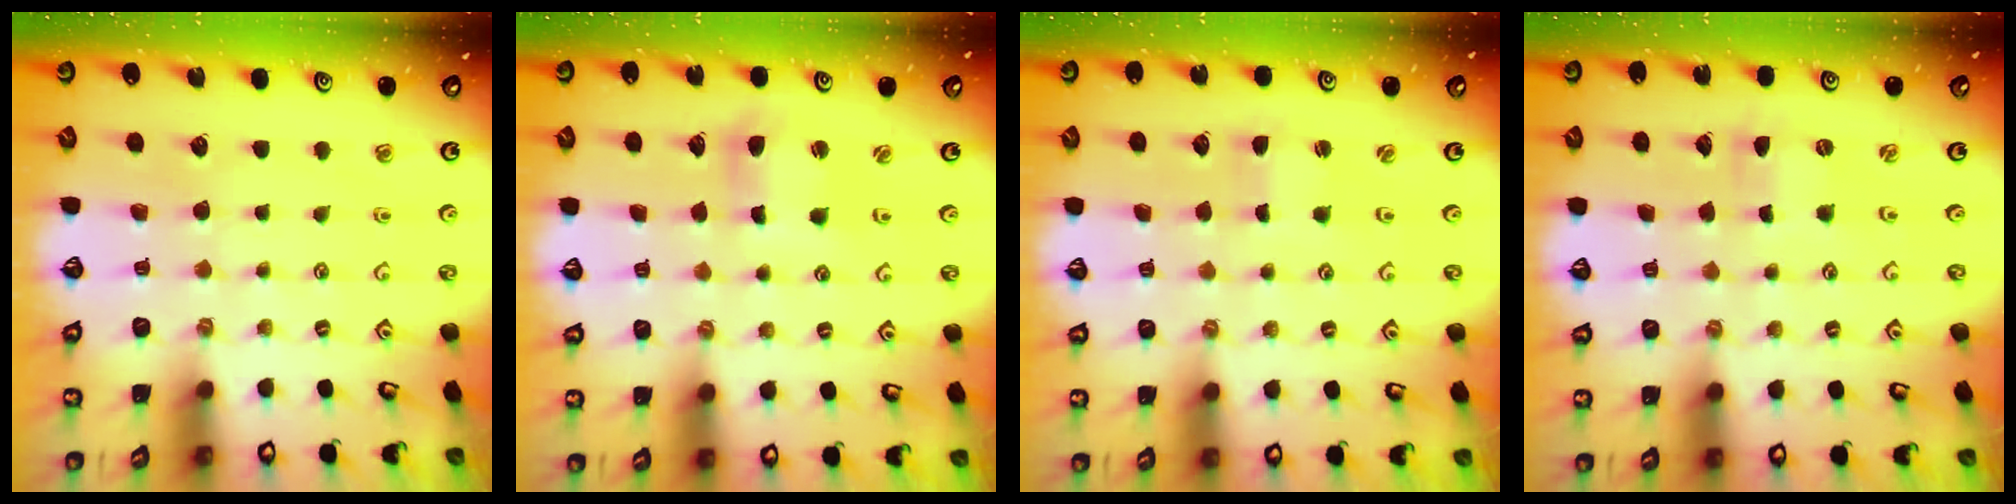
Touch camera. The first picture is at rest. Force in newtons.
{"total": 4.4, "press": 4.3, "slide": 0.5}
{"total": 0.5, "press": 0.5, "slide": 0.1}
{"total": 0.0}